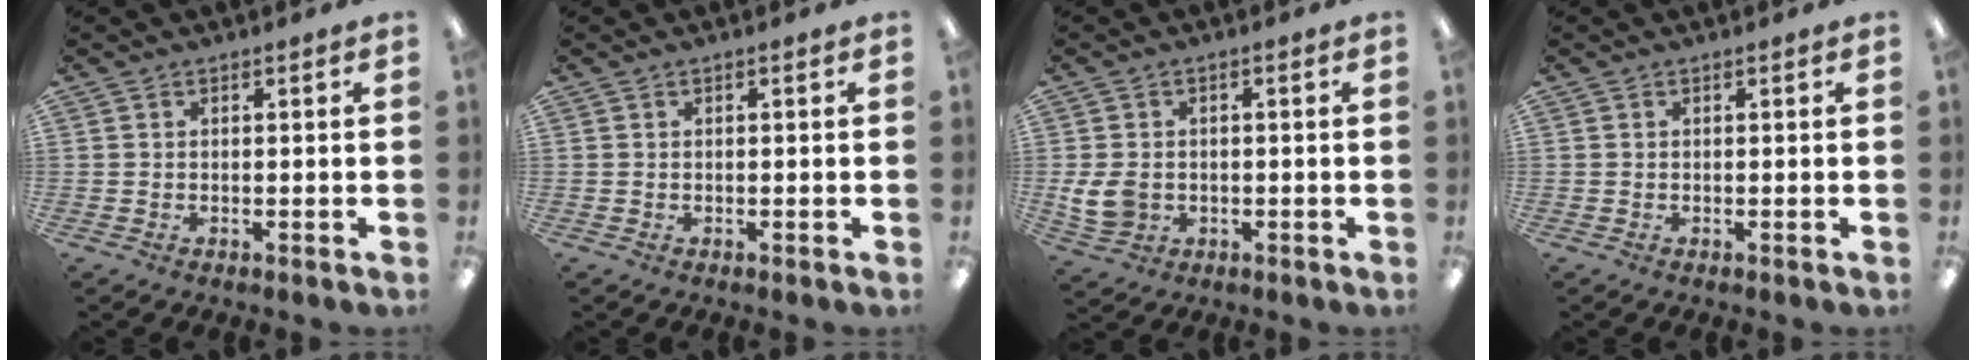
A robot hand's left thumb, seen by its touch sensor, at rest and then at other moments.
{"total": 0.0}
{"total": 6.4, "force": [-0.9, 5.0, 3.9], "torque": [-0.085, 0.002, -0.017]}
{"total": 0.0}